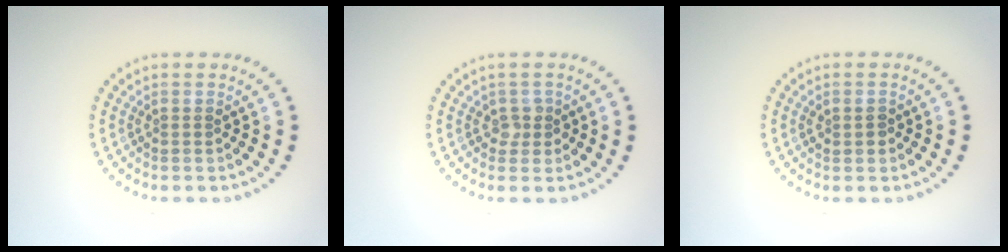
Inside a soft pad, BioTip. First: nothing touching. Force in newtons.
{"total": 1.3, "press": 1.1, "slide": 0.7}
{"total": 1.3, "press": 1.2, "slide": 0.2}